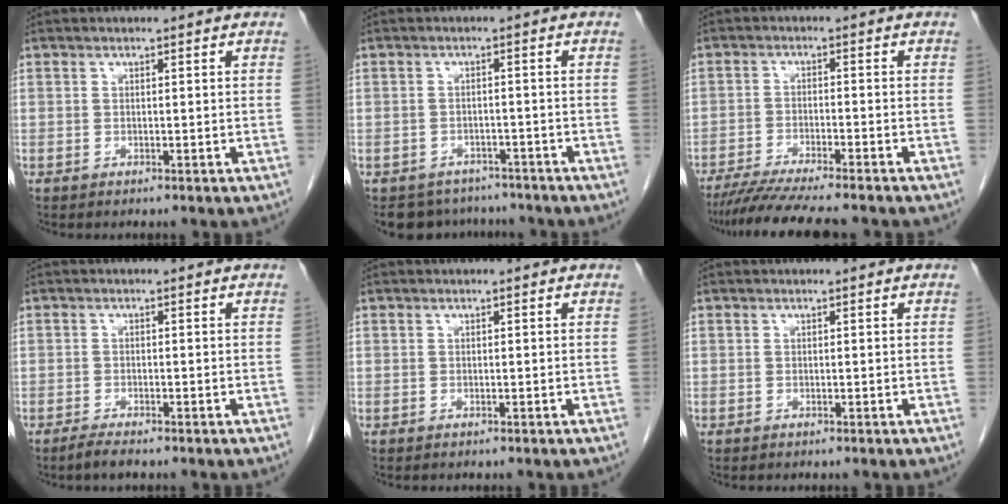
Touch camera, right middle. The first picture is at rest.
{"total": 6.8, "force": [-6.0, 3.2, 0.2], "torque": [0.005, 0.011, -0.076]}
{"total": 10.6, "force": [-9.2, 0.1, 5.3], "torque": [-0.073, -0.024, -0.145]}
{"total": 1.9, "force": [-1.6, 0.3, 1.0], "torque": [-0.026, -0.004, -0.029]}
{"total": 0.0}
{"total": 0.0}